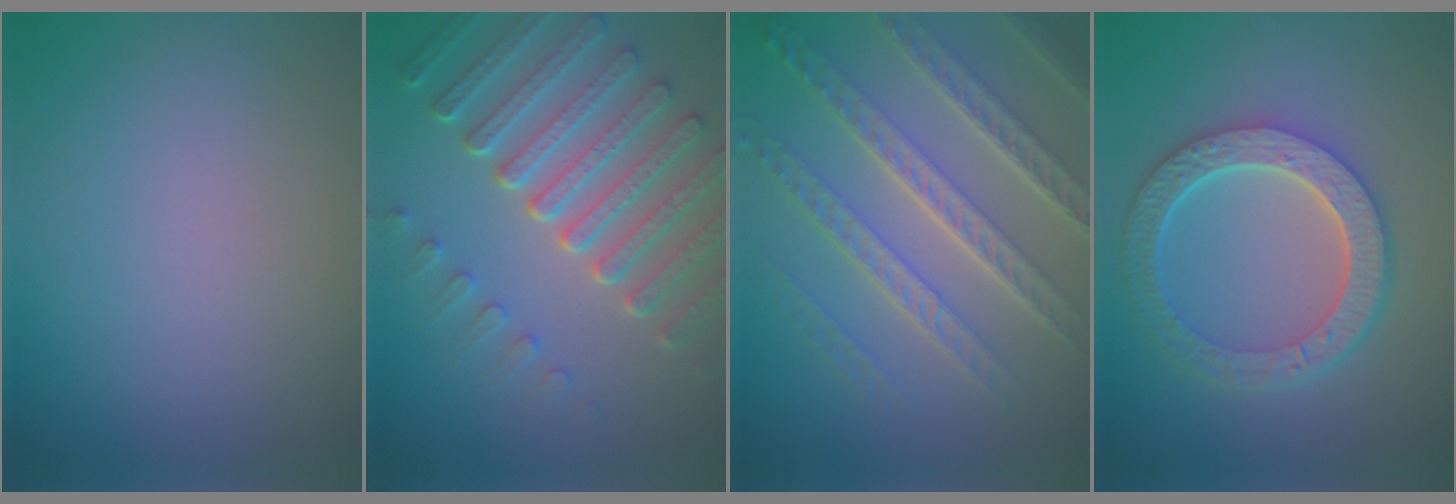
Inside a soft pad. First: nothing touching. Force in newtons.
{"total": 7.1, "press": 5.4, "slide": 4.7}
{"total": 7.3, "press": 5.3, "slide": 5.1}
{"total": 6.7, "press": 4.8, "slide": 4.6}